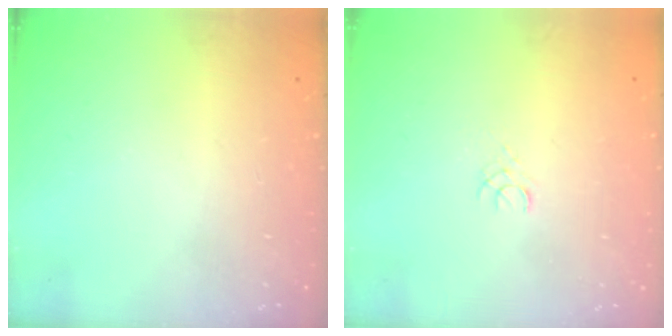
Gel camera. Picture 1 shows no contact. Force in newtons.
{"total": 1.5, "press": 1.5, "slide": 0.2}